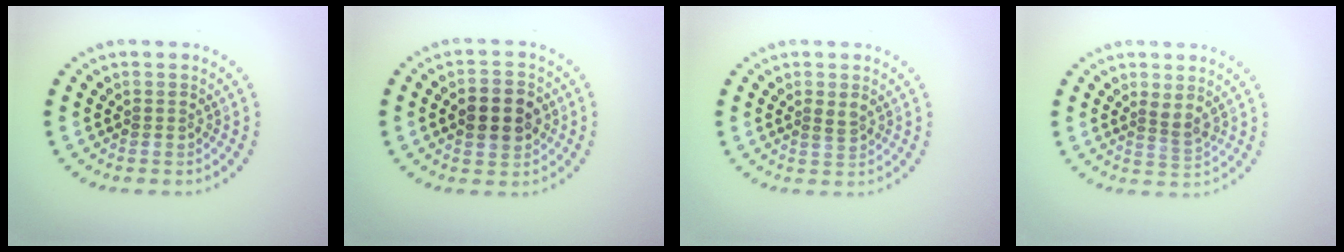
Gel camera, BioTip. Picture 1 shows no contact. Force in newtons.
{"total": 4.3, "press": 4.3, "slide": 0.2}
{"total": 1.2, "press": 1.1, "slide": 0.4}
{"total": 1.7, "press": 1.2, "slide": 1.3}